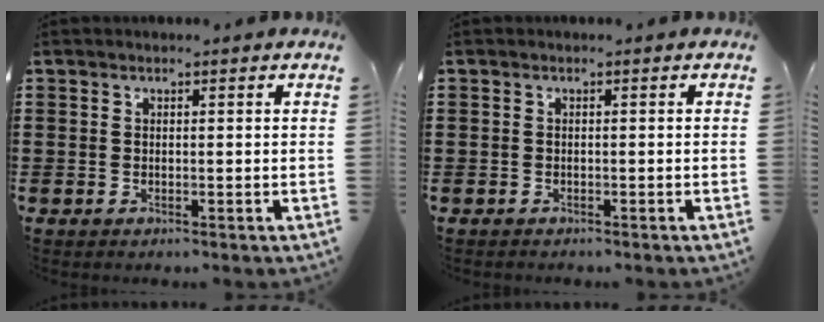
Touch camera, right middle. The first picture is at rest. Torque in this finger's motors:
{"motor_torque": [-0.44, 0.16, -0.03, -0.03]}